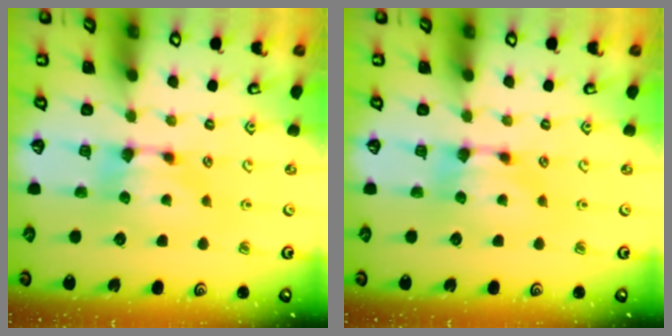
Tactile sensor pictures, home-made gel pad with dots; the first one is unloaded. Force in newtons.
{"total": 0.0}